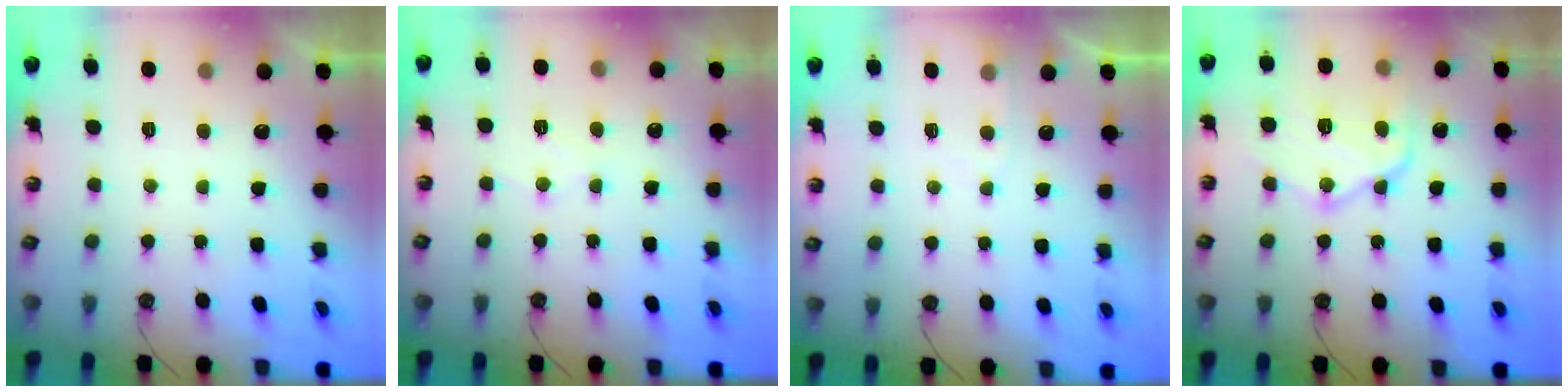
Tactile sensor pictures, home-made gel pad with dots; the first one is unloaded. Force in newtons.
{"total": 6.4, "press": 6.4, "slide": 0.1}
{"total": 4.4, "press": 4.3, "slide": 0.6}
{"total": 16.9, "press": 16.8, "slide": 1.5}